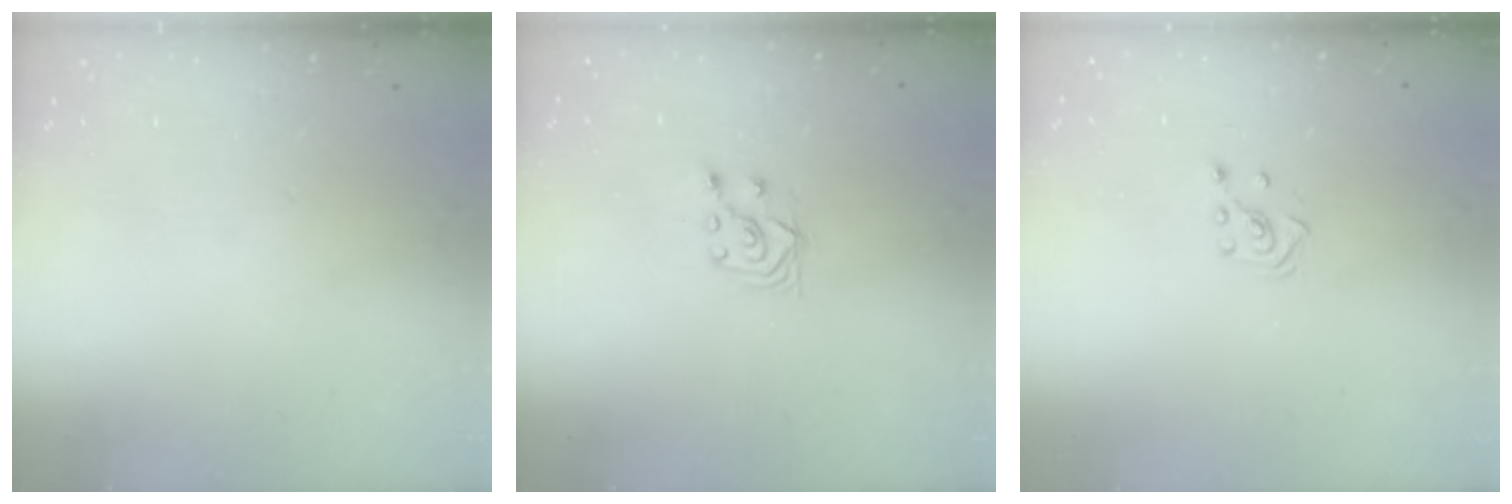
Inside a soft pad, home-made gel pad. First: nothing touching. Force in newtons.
{"total": 3.4, "press": 3.2, "slide": 0.9}
{"total": 2.6, "press": 2.5, "slide": 0.6}